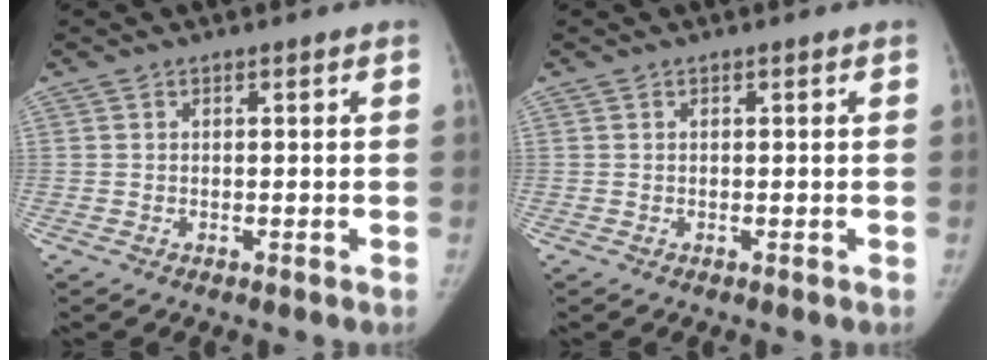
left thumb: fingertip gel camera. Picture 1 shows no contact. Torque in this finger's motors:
{"motor_torque": [-0.09, 0.14, 0.22, -0.23, 0.00]}